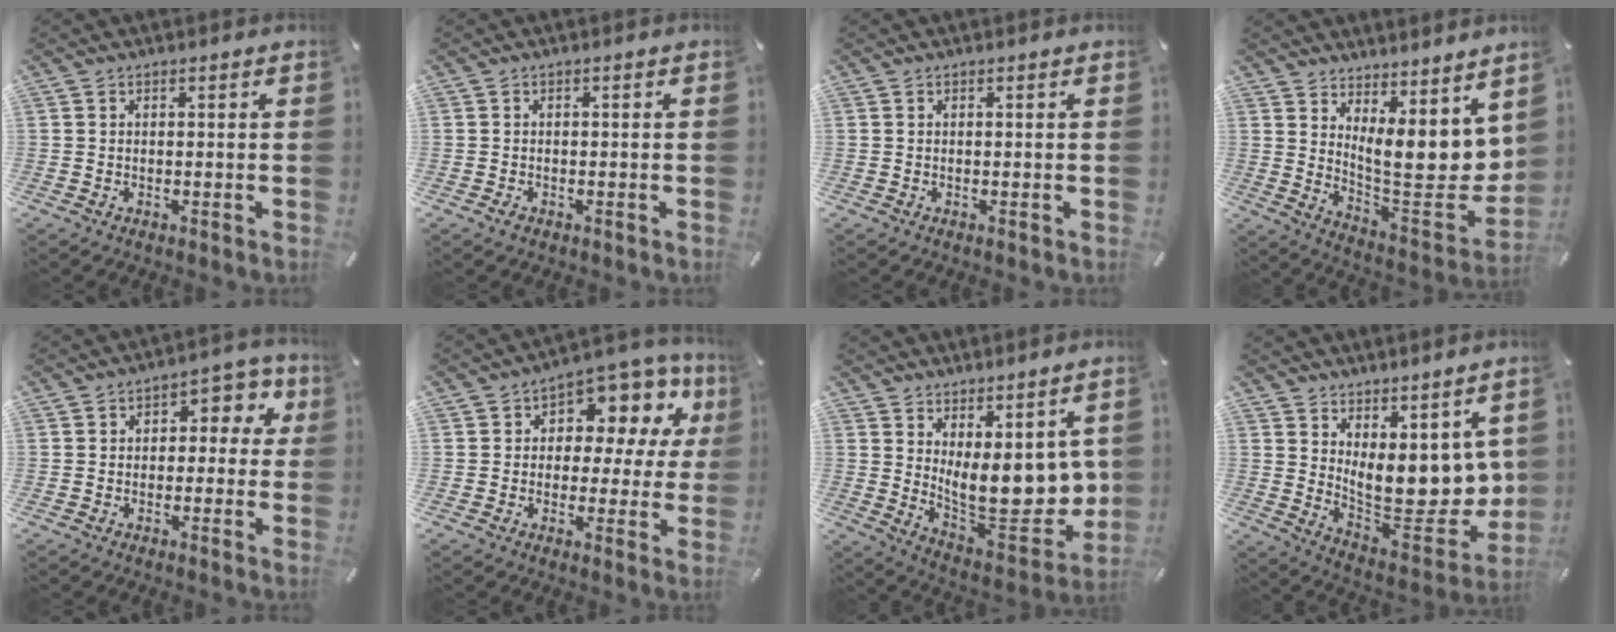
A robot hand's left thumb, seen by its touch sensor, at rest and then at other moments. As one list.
[{"total": 1.0, "force": [-0.7, 0.5, 0.5], "torque": [-0.010, 0.002, -0.014]}, {"total": 0.0}, {"total": 11.4, "force": [5.2, 5.0, 8.8], "torque": [-0.124, -0.070, 0.102]}, {"total": 6.3, "force": [1.1, 4.5, 4.3], "torque": [-0.047, -0.002, 0.010]}, {"total": 9.6, "force": [3.8, 6.7, 5.7], "torque": [-0.072, -0.035, 0.067]}, {"total": 14.2, "force": [3.8, 7.4, 11.5], "torque": [-0.163, -0.058, 0.079]}, {"total": 12.7, "force": [4.0, 7.8, 9.2], "torque": [-0.122, -0.062, 0.083]}]